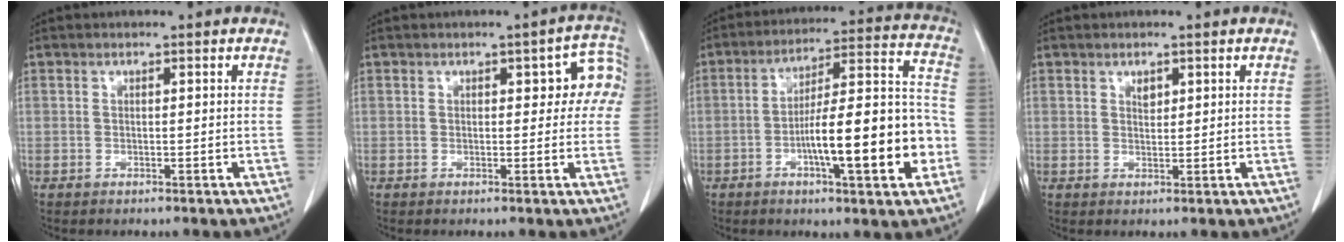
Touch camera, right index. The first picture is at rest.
{"total": 5.7, "force": [1.3, 2.8, 4.8], "torque": [-0.037, 0.026, 0.012]}
{"total": 16.9, "force": [-5.0, 2.6, 16.0], "torque": [-0.246, 0.018, -0.072]}
{"total": 1.3, "force": [0.8, 0.7, 0.7], "torque": [-0.009, -0.003, 0.014]}